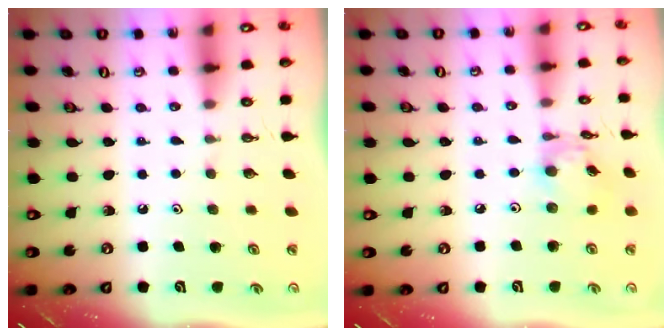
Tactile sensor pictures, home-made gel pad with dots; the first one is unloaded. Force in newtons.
{"total": 10.0, "press": 10.0, "slide": 0.8}